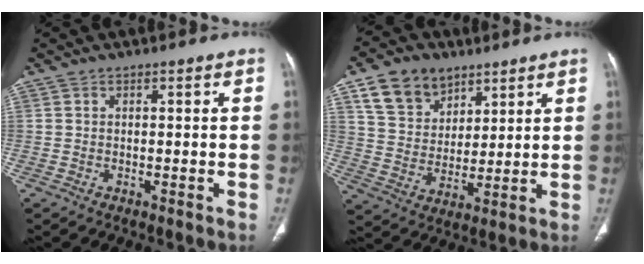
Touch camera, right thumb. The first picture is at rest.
{"total": 12.2, "force": [7.3, 8.4, 5.0], "torque": [-0.066, -0.025, 0.138]}